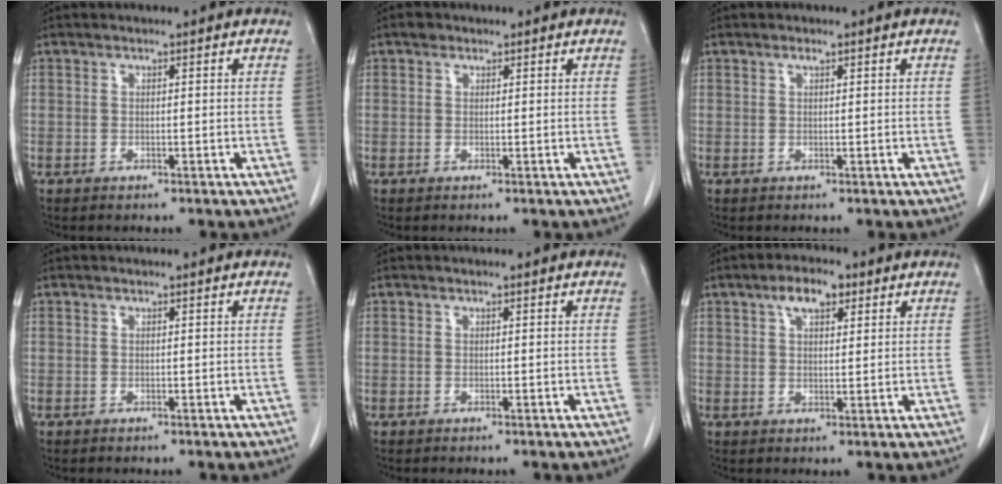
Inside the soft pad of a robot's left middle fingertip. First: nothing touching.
{"total": 0.9, "force": [0.6, 0.6, 0.2], "torque": [-0.004, 0.004, 0.007]}
{"total": 0.6, "force": [0.4, 0.0, 0.5], "torque": [-0.012, -0.001, 0.007]}
{"total": 0.0}
{"total": 0.0}
{"total": 4.9, "force": [2.7, 2.0, 3.5], "torque": [-0.068, 0.011, 0.046]}